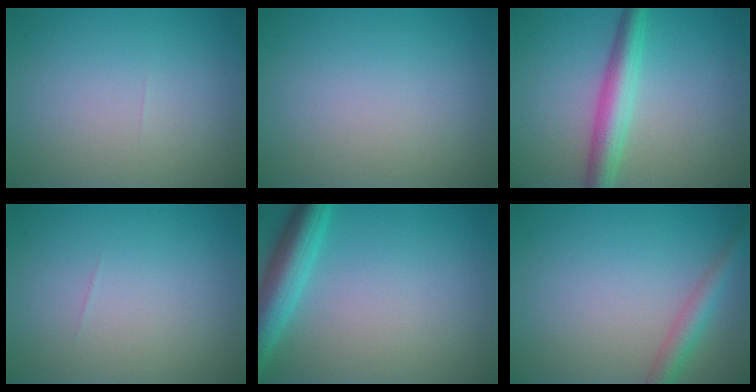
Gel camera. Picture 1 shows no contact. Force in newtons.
{"total": 0.0}
{"total": 4.2, "press": 4.2, "slide": 0.1}
{"total": 0.0}
{"total": 5.1, "press": 5.1, "slide": 0.3}
{"total": 2.8, "press": 2.8, "slide": 0.1}